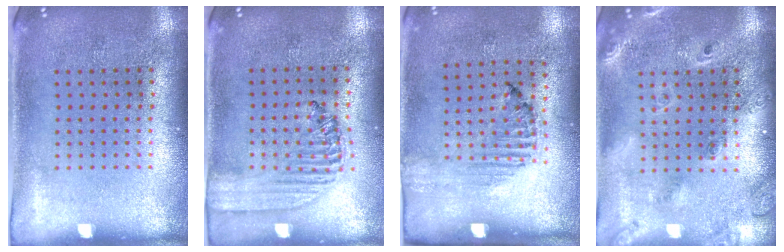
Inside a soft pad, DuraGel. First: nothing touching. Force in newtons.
{"total": 1.4, "press": 1.3, "slide": 0.5}
{"total": 1.3, "press": 1.1, "slide": 0.6}
{"total": 2.0, "press": 1.7, "slide": 1.0}